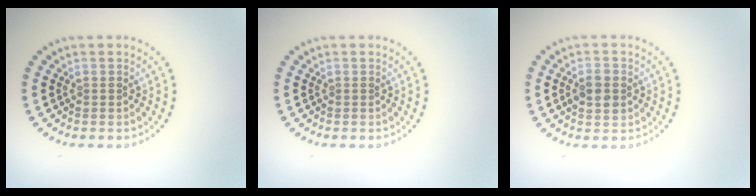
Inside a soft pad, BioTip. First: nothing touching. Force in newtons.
{"total": 0.0}
{"total": 2.6, "press": 2.6, "slide": 0.1}